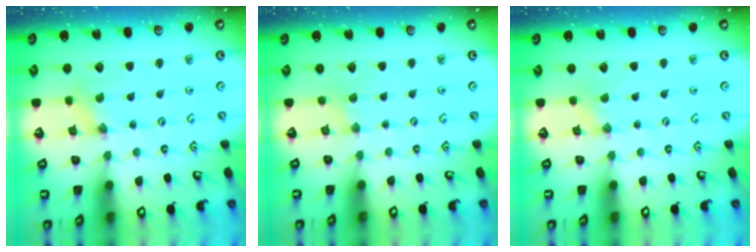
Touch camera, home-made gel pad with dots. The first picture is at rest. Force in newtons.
{"total": 0.5, "press": 0.5, "slide": 0.2}
{"total": 0.0}